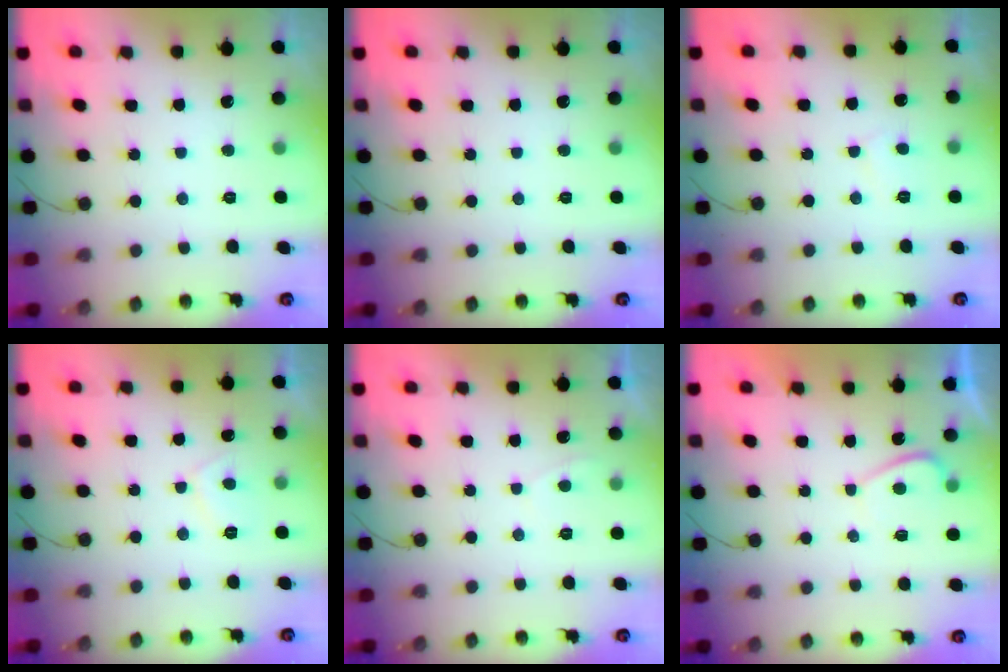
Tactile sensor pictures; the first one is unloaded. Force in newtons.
{"total": 0.0}
{"total": 3.0, "press": 3.0, "slide": 0.2}
{"total": 2.8, "press": 2.7, "slide": 0.6}
{"total": 0.0}
{"total": 1.9, "press": 1.8, "slide": 0.7}